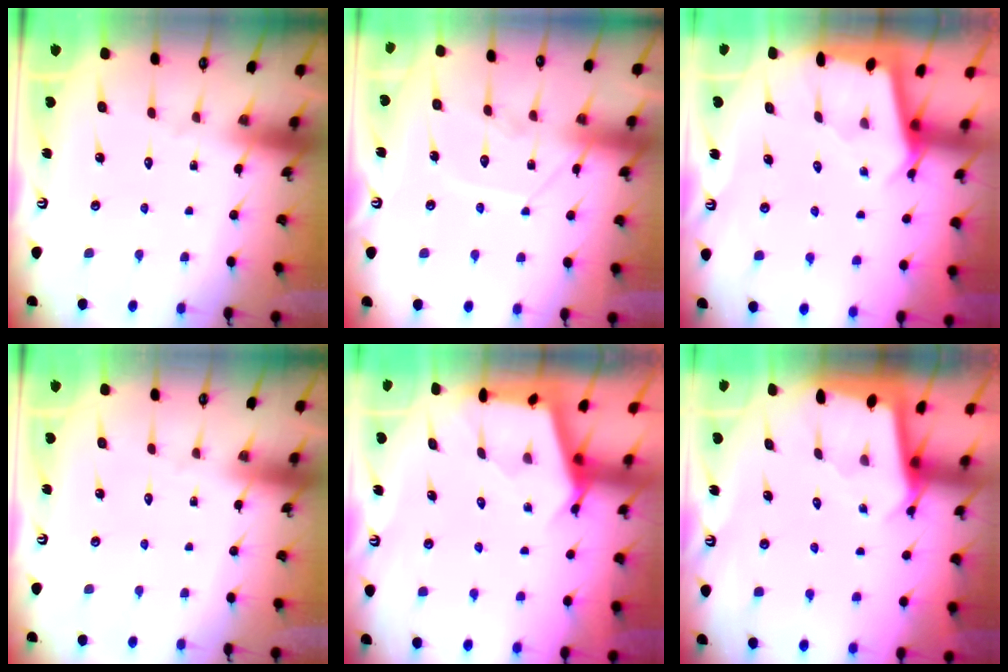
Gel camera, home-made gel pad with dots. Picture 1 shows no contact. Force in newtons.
{"total": 10.5, "press": 10.5, "slide": 0.9}
{"total": 2.3, "press": 2.3, "slide": 0.3}
{"total": 0.0}
{"total": 2.7, "press": 2.7, "slide": 0.3}
{"total": 2.4, "press": 2.4, "slide": 0.1}